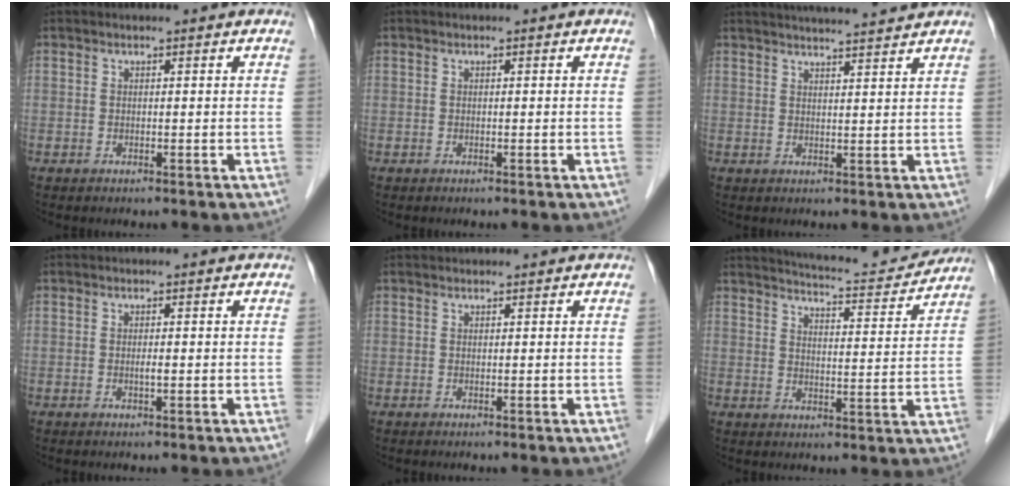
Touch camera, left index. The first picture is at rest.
{"total": 0.0}
{"total": 8.8, "force": [8.3, -0.6, 2.8], "torque": [-0.044, 0.010, 0.111]}
{"total": 0.7, "force": [-0.2, 0.0, 0.6], "torque": [-0.013, -0.004, -0.005]}
{"total": 2.4, "force": [2.3, 0.4, 0.5], "torque": [-0.006, 0.028, 0.031]}
{"total": 12.9, "force": [12.4, 0.4, 3.2], "torque": [-0.054, -0.016, 0.164]}